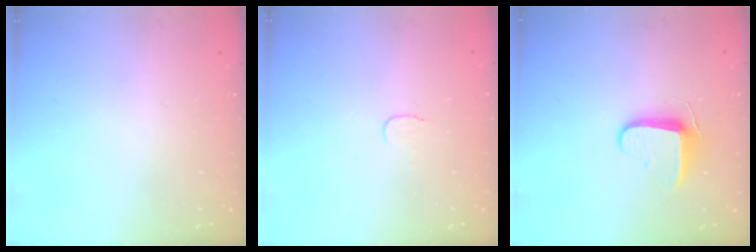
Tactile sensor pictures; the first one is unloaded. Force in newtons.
{"total": 3.6, "press": 3.6, "slide": 0.4}
{"total": 9.3, "press": 9.2, "slide": 1.5}